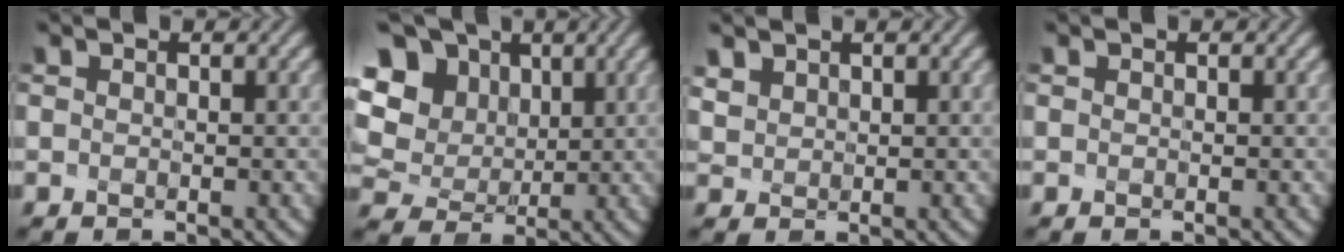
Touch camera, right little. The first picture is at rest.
{"total": 11.9, "force": [4.8, 9.6, 5.1], "torque": [-0.146, 0.022, 0.098]}
{"total": 3.4, "force": [1.8, 2.6, 1.3], "torque": [-0.062, 0.017, 0.036]}
{"total": 0.0}